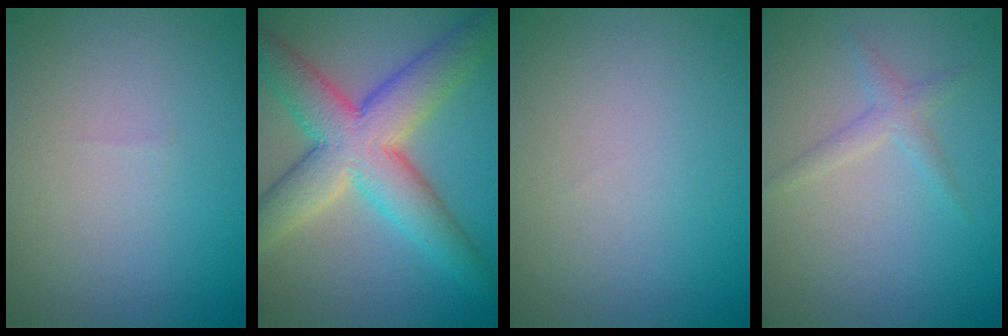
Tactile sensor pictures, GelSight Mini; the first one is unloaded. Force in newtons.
{"total": 9.2, "press": 9.2, "slide": 0.4}
{"total": 0.0}
{"total": 1.4, "press": 1.4, "slide": 0.1}